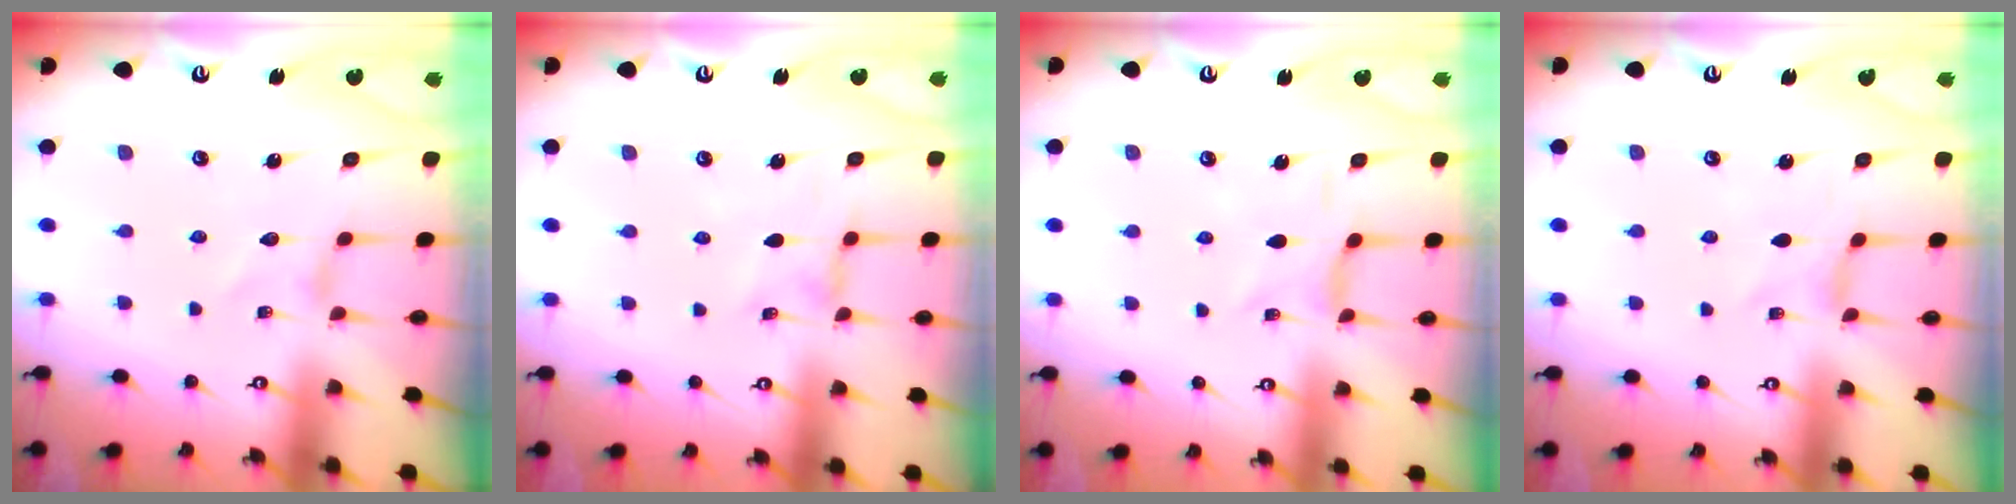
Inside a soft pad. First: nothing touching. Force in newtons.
{"total": 1.1, "press": 1.1, "slide": 0.1}
{"total": 2.5, "press": 2.5, "slide": 0.4}
{"total": 0.0}